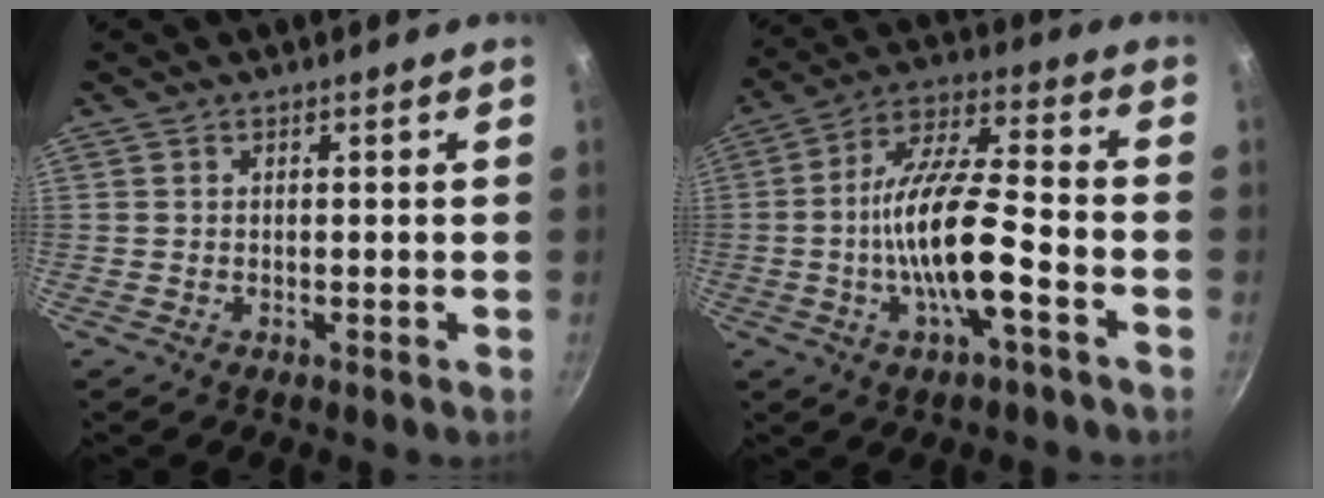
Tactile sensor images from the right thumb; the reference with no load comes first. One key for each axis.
{"total": 14.9, "fx": -4.3, "fy": 4.1, "fz": 13.6, "tx": -0.252, "ty": 0.037, "tz": -0.087}